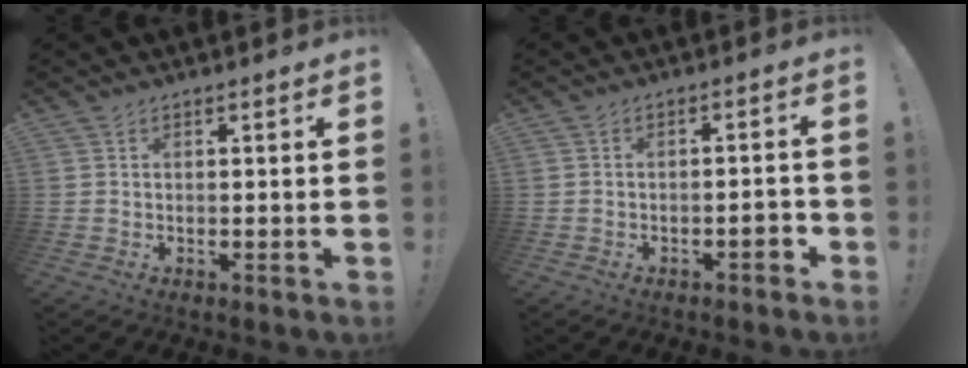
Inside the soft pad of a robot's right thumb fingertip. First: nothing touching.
{"total": 4.1, "force": [-2.2, 1.2, 3.2], "torque": [-0.039, 0.004, -0.038]}